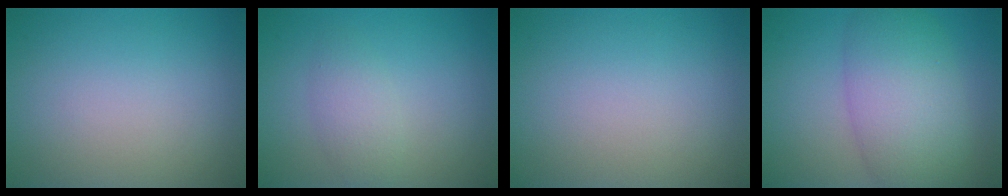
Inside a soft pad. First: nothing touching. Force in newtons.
{"total": 2.2, "press": 2.2, "slide": 0.0}
{"total": 0.0}
{"total": 7.8, "press": 7.7, "slide": 0.4}